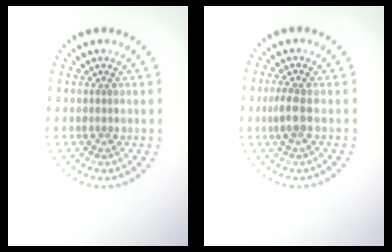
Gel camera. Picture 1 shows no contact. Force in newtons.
{"total": 1.7, "press": 1.5, "slide": 0.8}